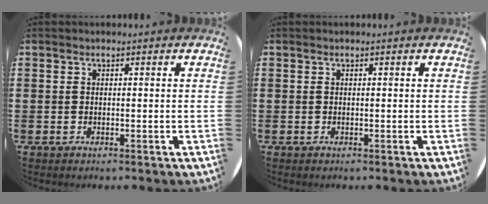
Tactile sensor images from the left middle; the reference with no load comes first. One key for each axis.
{"total": 0.0}